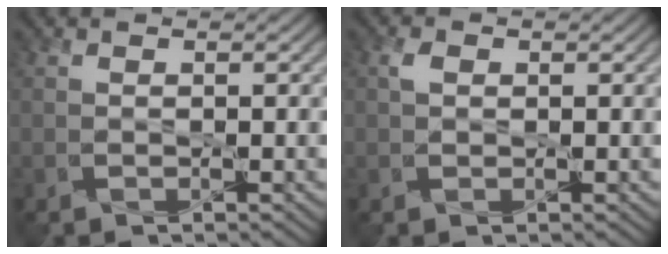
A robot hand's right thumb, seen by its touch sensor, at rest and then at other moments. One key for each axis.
{"total": 1.1, "fx": 0.5, "fy": 0.8, "fz": 0.6, "tx": -0.009, "ty": 0.003, "tz": 0.009}